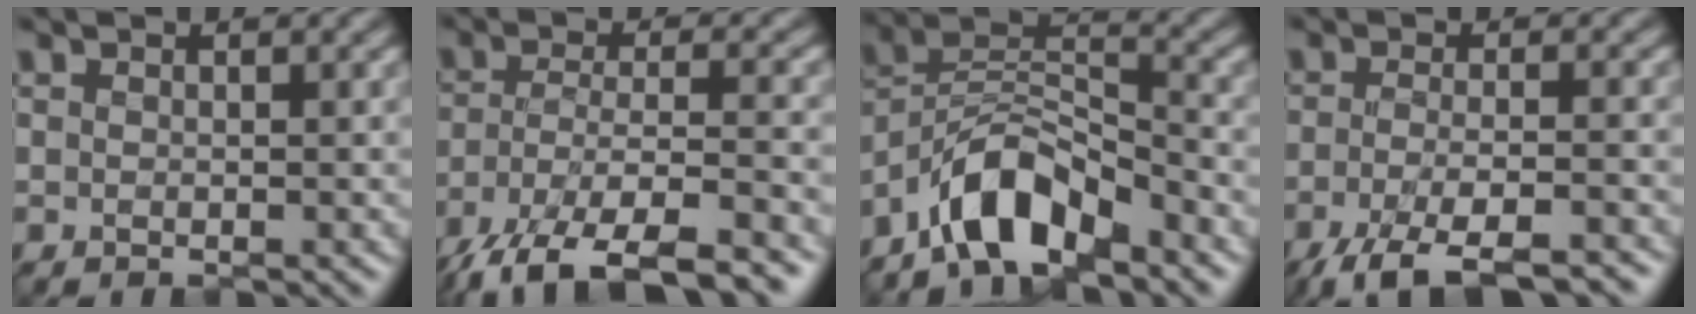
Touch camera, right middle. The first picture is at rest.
{"total": 11.4, "force": [-8.5, 3.4, 6.8], "torque": [-0.136, -0.010, -0.146]}
{"total": 6.5, "force": [-5.1, 2.3, 3.2], "torque": [-0.051, 0.012, -0.101]}
{"total": 7.6, "force": [-5.4, 1.9, 5.0], "torque": [-0.086, -0.009, -0.092]}